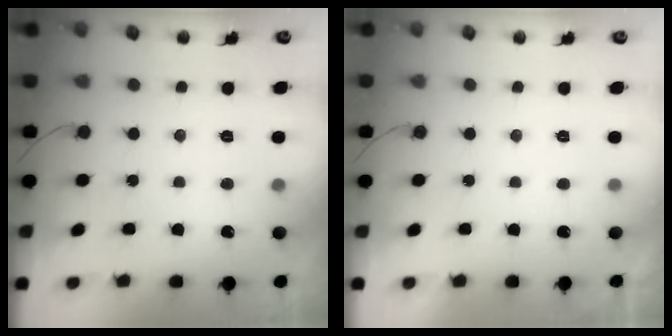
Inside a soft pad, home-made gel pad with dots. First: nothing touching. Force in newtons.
{"total": 2.3, "press": 2.2, "slide": 0.3}